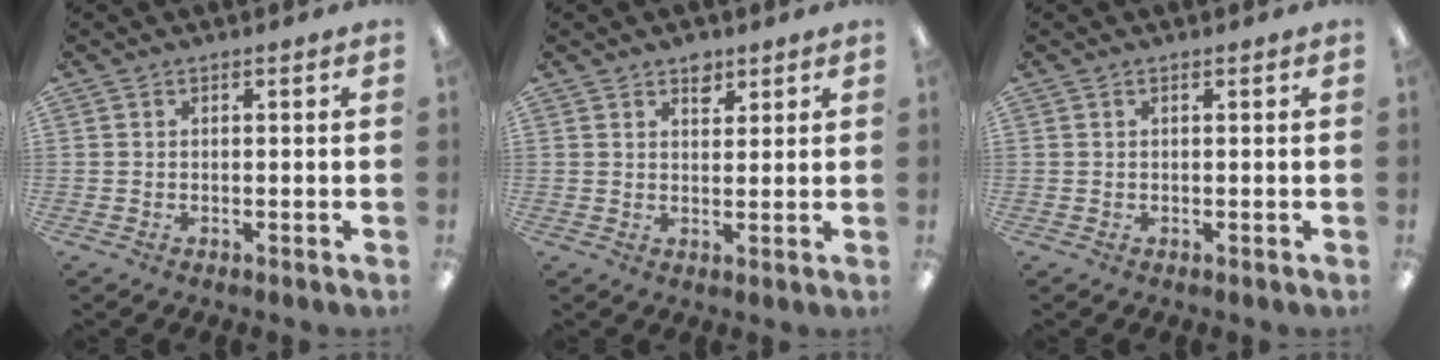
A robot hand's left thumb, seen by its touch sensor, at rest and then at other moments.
{"total": 3.7, "force": [2.6, 2.2, 1.4], "torque": [0.000, -0.013, 0.042]}
{"total": 0.0}